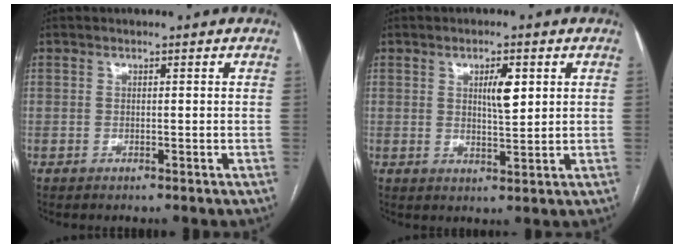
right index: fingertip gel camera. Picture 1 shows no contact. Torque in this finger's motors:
{"motor_torque": [0.23, 0.01, 0.16, 0.07]}